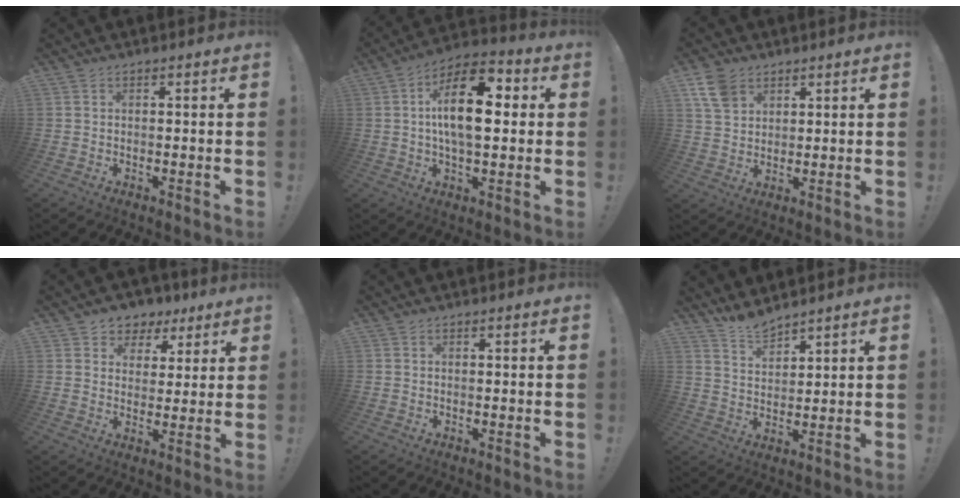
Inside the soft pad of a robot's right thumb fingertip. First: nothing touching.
{"total": 17.4, "force": [2.3, 8.5, 15.0], "torque": [-0.259, 0.005, 0.026]}
{"total": 8.6, "force": [5.0, 5.7, 4.0], "torque": [-0.075, -0.018, 0.100]}
{"total": 6.3, "force": [3.2, 5.4, 0.8], "torque": [-0.003, -0.024, 0.062]}
{"total": 0.0}
{"total": 6.6, "force": [6.4, 1.5, 1.2], "torque": [-0.031, -0.040, 0.120]}